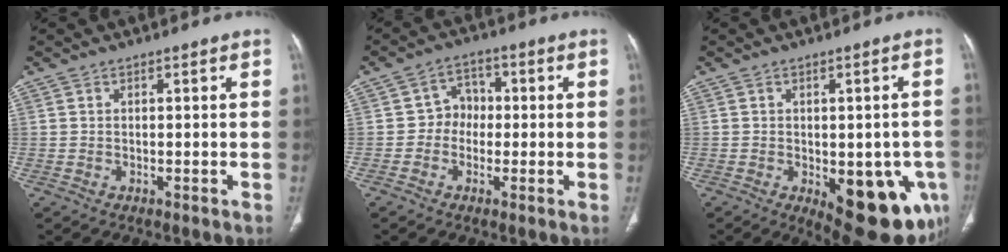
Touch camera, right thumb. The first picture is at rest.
{"total": 5.1, "force": [-0.5, 4.5, 2.4], "torque": [-0.009, 0.019, -0.021]}
{"total": 17.1, "force": [-5.8, 8.1, 13.9], "torque": [-0.125, 0.001, -0.053]}